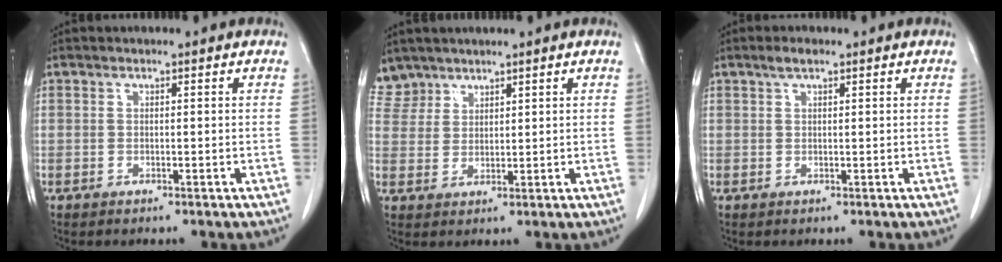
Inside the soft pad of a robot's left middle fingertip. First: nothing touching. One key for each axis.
{"total": 4.8, "fx": 4.1, "fy": 2.5, "fz": -0.4, "tx": 0.015, "ty": 0.008, "tz": 0.088}
{"total": 1.7, "fx": 1.2, "fy": 0.5, "fz": 1.2, "tx": -0.026, "ty": 0.008, "tz": 0.022}